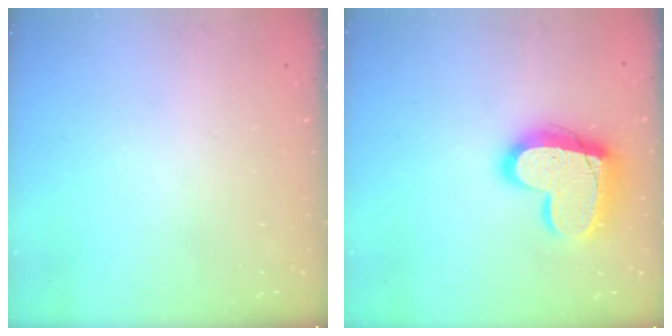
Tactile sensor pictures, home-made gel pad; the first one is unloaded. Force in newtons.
{"total": 17.2, "press": 17.2, "slide": 1.3}